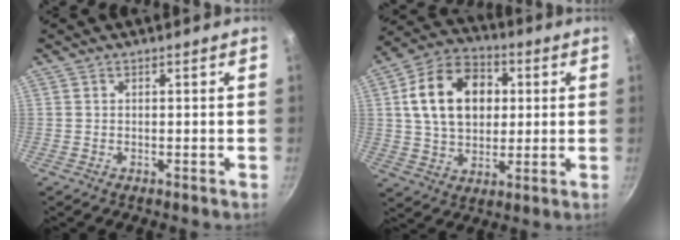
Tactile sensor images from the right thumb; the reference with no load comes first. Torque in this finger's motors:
{"motor_torque": [-0.50, 1.11, 0.69, 0.19, 0.30]}